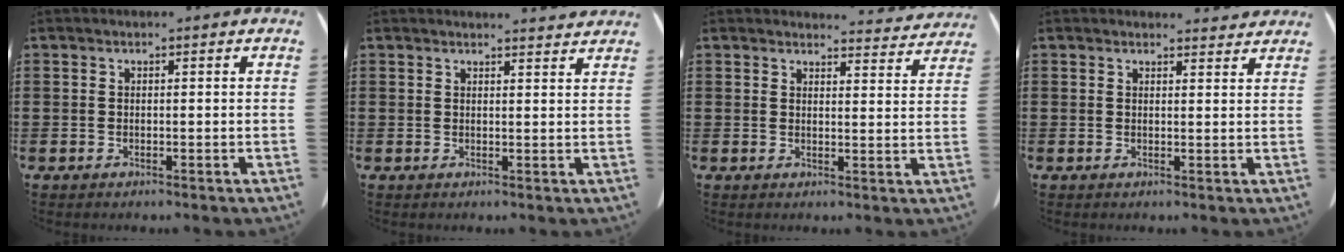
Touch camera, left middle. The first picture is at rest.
{"total": 2.2, "force": [2.2, -0.1, 0.3], "torque": [-0.011, -0.005, 0.041]}
{"total": 3.7, "force": [3.7, 0.0, 0.5], "torque": [-0.012, -0.018, 0.066]}
{"total": 2.2, "force": [2.1, 0.3, 0.3], "torque": [-0.004, -0.005, 0.039]}